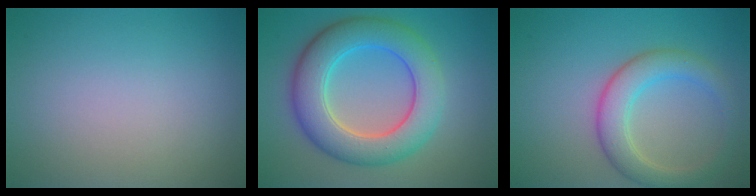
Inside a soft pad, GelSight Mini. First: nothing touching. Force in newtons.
{"total": 8.0, "press": 8.0, "slide": 0.2}
{"total": 4.4, "press": 4.4, "slide": 0.3}